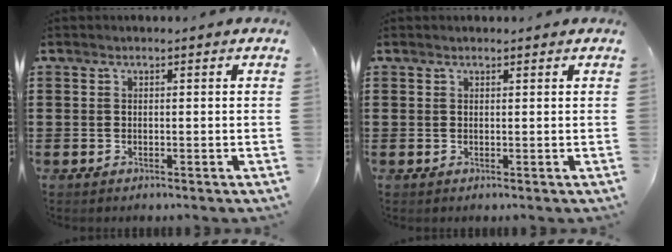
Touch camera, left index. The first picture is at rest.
{"total": 0.6, "force": [0.5, 0.2, 0.3], "torque": [-0.006, 0.001, 0.011]}